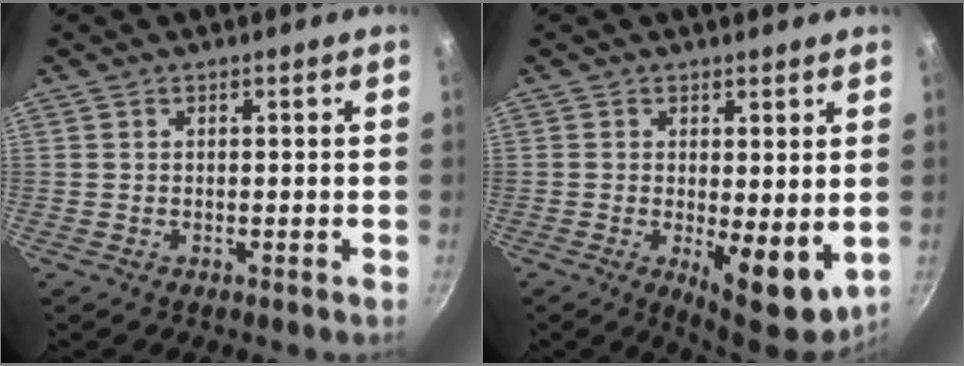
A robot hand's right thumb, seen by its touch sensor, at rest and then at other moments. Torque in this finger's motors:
{"motor_torque": [0.98, 1.29, 1.23, -0.33, 0.32]}